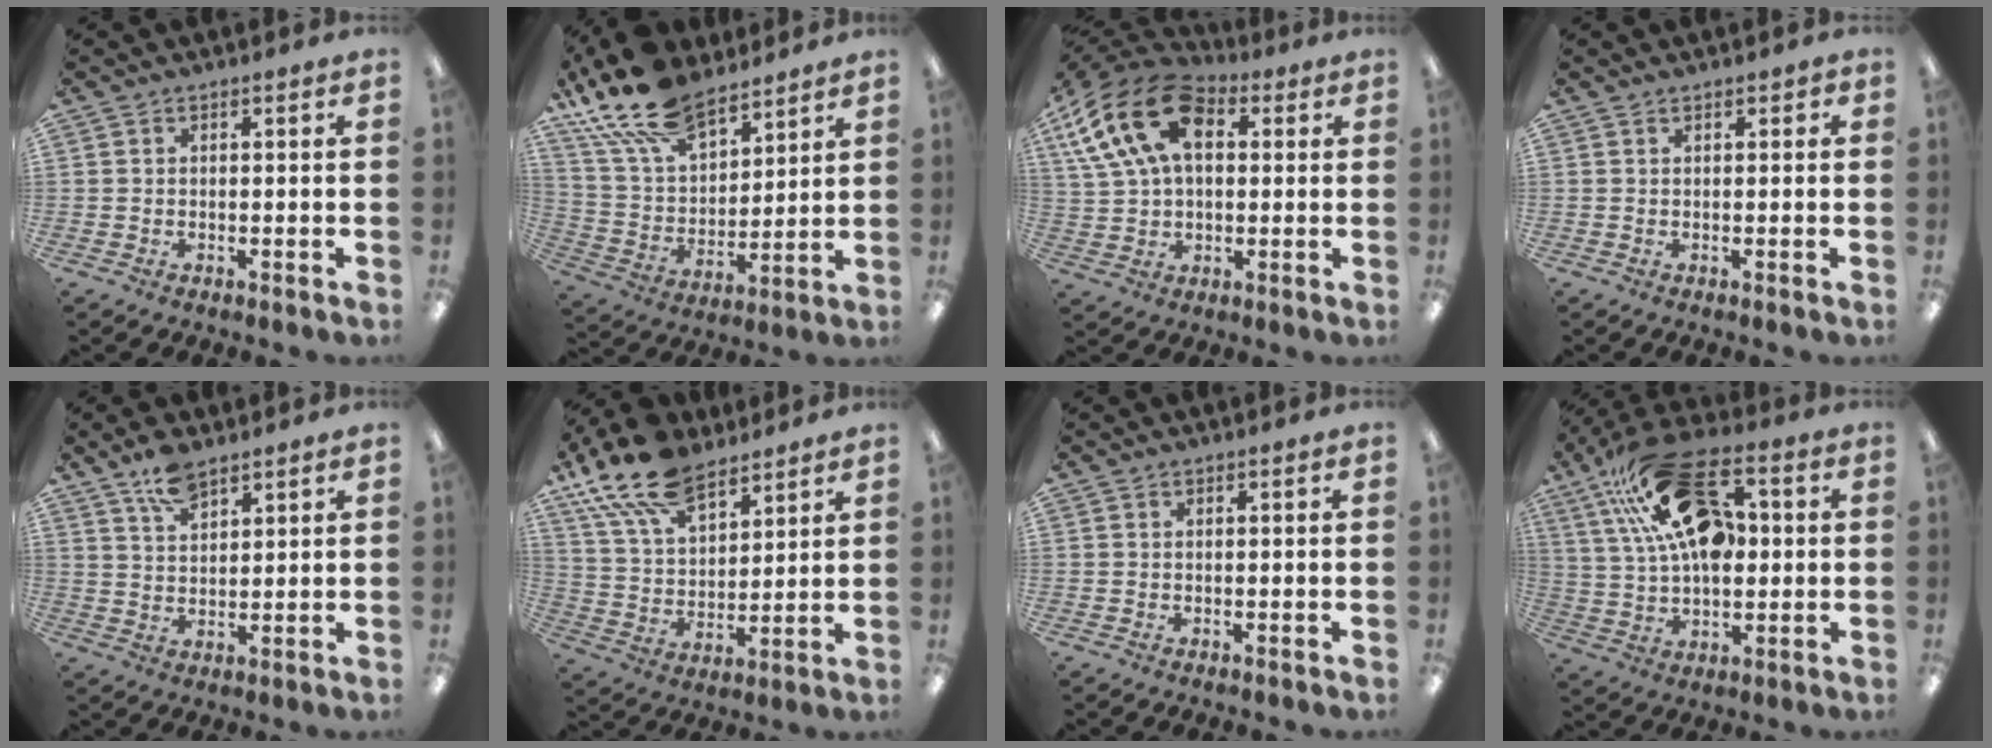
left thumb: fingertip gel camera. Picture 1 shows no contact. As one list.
[{"total": 17.9, "force": [13.4, 8.3, 8.4], "torque": [-0.188, -0.072, 0.245]}, {"total": 19.4, "force": [6.9, 12.6, 12.9], "torque": [-0.263, -0.019, 0.121]}, {"total": 0.5, "force": [0.1, 0.4, 0.3], "torque": [-0.004, 0.001, 0.002]}, {"total": 6.6, "force": [4.8, 2.8, 3.5], "torque": [-0.072, -0.019, 0.088]}, {"total": 17.0, "force": [11.8, 8.3, 9.0], "torque": [-0.196, -0.054, 0.218]}, {"total": 0.0}, {"total": 22.2, "force": [8.3, 12.9, 16.1], "torque": [-0.284, -0.027, 0.146]}]